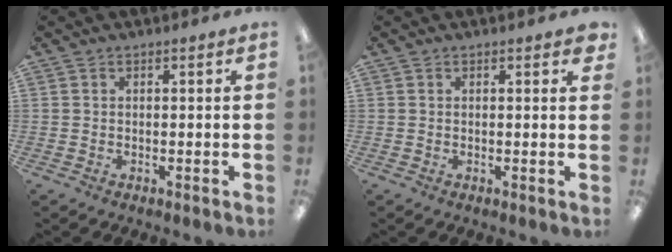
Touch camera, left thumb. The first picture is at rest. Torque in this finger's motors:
{"motor_torque": [-0.11, -0.02, 0.43, -0.10, 0.00]}